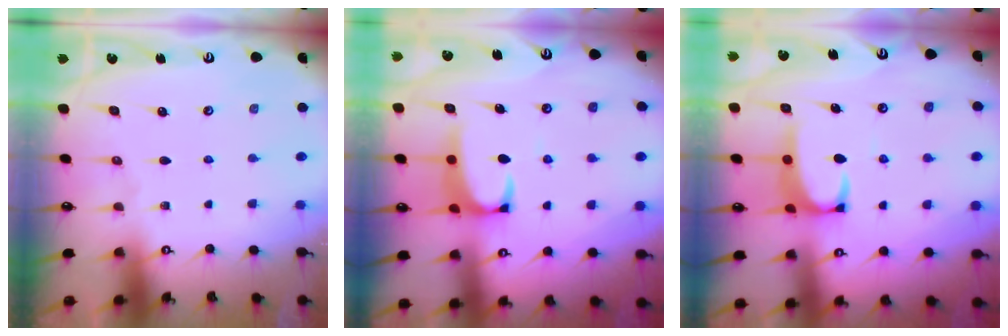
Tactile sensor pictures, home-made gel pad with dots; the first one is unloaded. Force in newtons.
{"total": 2.2, "press": 2.0, "slide": 0.7}
{"total": 3.0, "press": 2.9, "slide": 0.8}